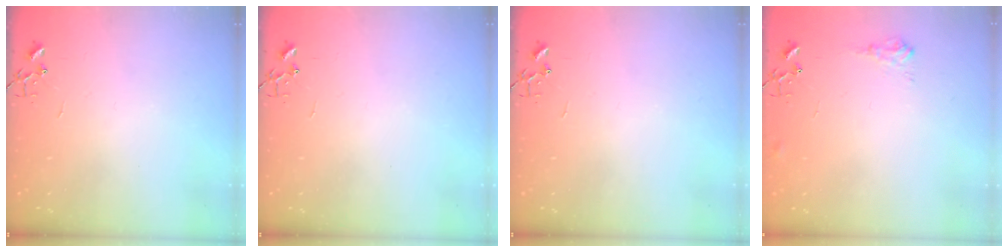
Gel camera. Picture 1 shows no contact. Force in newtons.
{"total": 0.0}
{"total": 0.0}
{"total": 7.3, "press": 7.3, "slide": 1.0}